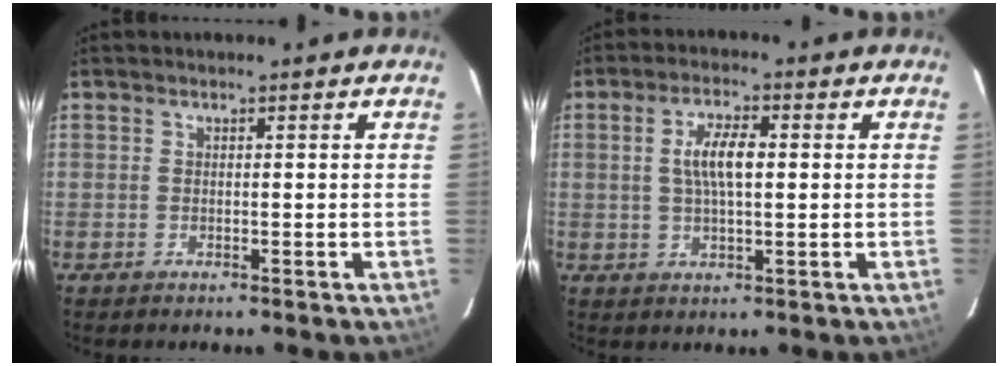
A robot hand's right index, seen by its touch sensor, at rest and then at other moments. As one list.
[{"total": 6.2, "force": [0.8, 2.0, 5.8], "torque": [-0.111, 0.008, 0.018]}]